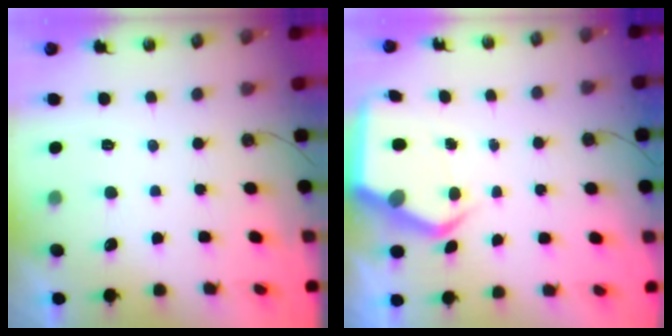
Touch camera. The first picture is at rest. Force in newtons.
{"total": 4.9, "press": 4.9, "slide": 0.2}